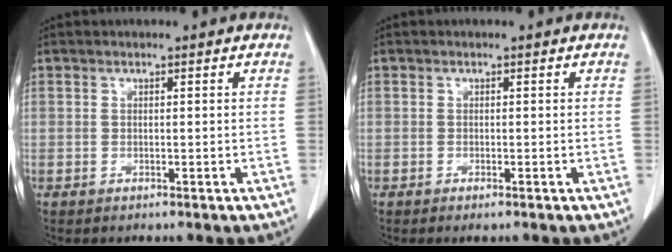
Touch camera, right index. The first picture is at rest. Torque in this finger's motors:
{"motor_torque": [0.10, -0.09, 0.00, 0.02]}